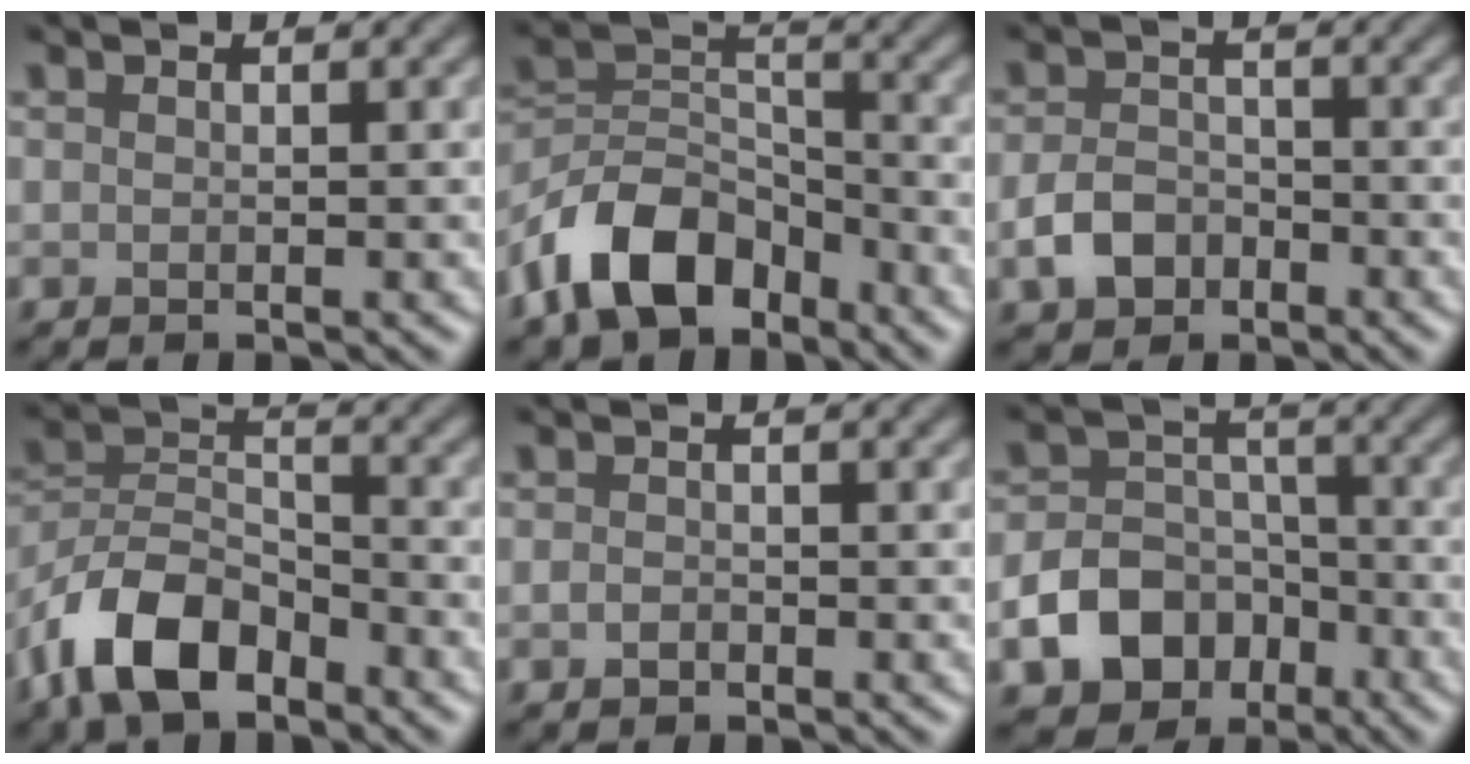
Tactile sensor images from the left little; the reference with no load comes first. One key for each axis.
{"total": 8.6, "fx": -5.6, "fy": 4.9, "fz": 4.4, "tx": -0.076, "ty": 0.002, "tz": -0.120}
{"total": 3.3, "fx": -1.6, "fy": 2.4, "fz": 1.6, "tx": -0.032, "ty": -0.001, "tz": -0.036}
{"total": 8.2, "fx": -5.2, "fy": 4.2, "fz": 4.7, "tx": -0.085, "ty": 0.003, "tz": -0.113}
{"total": 0.8, "fx": -0.4, "fy": 0.6, "fz": 0.5, "tx": -0.009, "ty": -0.002, "tz": -0.010}
{"total": 8.3, "fx": -4.2, "fy": 6.4, "fz": 3.3, "tx": -0.038, "ty": -0.014, "tz": -0.089}